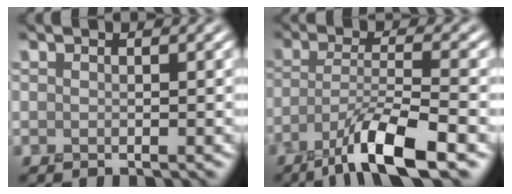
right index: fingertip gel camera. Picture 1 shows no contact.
{"total": 7.2, "force": [-4.4, 1.2, 5.5], "torque": [-0.097, -0.001, -0.088]}